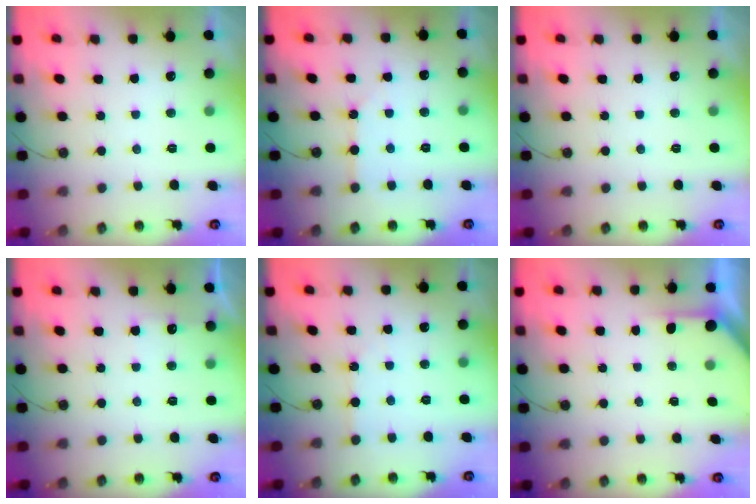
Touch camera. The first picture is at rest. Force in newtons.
{"total": 2.4, "press": 2.4, "slide": 0.2}
{"total": 0.0}
{"total": 3.9, "press": 3.9, "slide": 0.4}
{"total": 2.2, "press": 2.2, "slide": 0.3}
{"total": 2.5, "press": 2.5, "slide": 0.3}